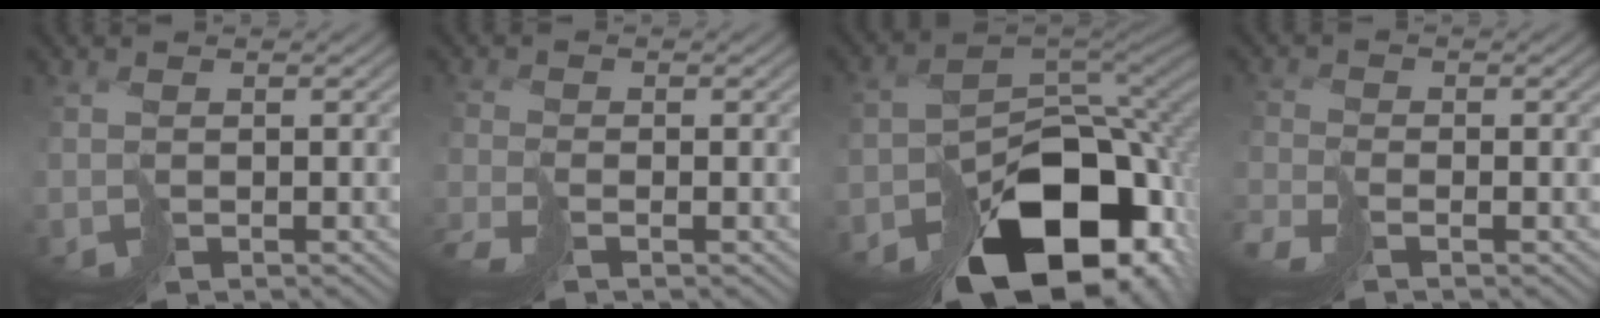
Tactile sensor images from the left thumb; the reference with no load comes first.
{"total": 1.7, "force": [-1.5, -0.8, -0.4], "torque": [0.018, 0.002, -0.037]}
{"total": 16.1, "force": [-9.1, 9.7, 9.2], "torque": [-0.129, -0.050, -0.118]}
{"total": 2.2, "force": [-2.2, -0.4, 0.0], "torque": [0.010, -0.001, -0.054]}